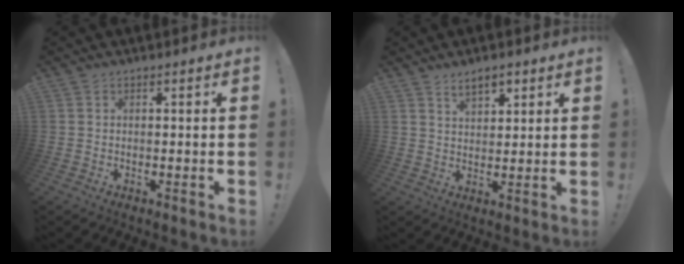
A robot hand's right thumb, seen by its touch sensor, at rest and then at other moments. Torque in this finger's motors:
{"motor_torque": [-0.14, 0.15, -0.02, 0.03, 0.00]}